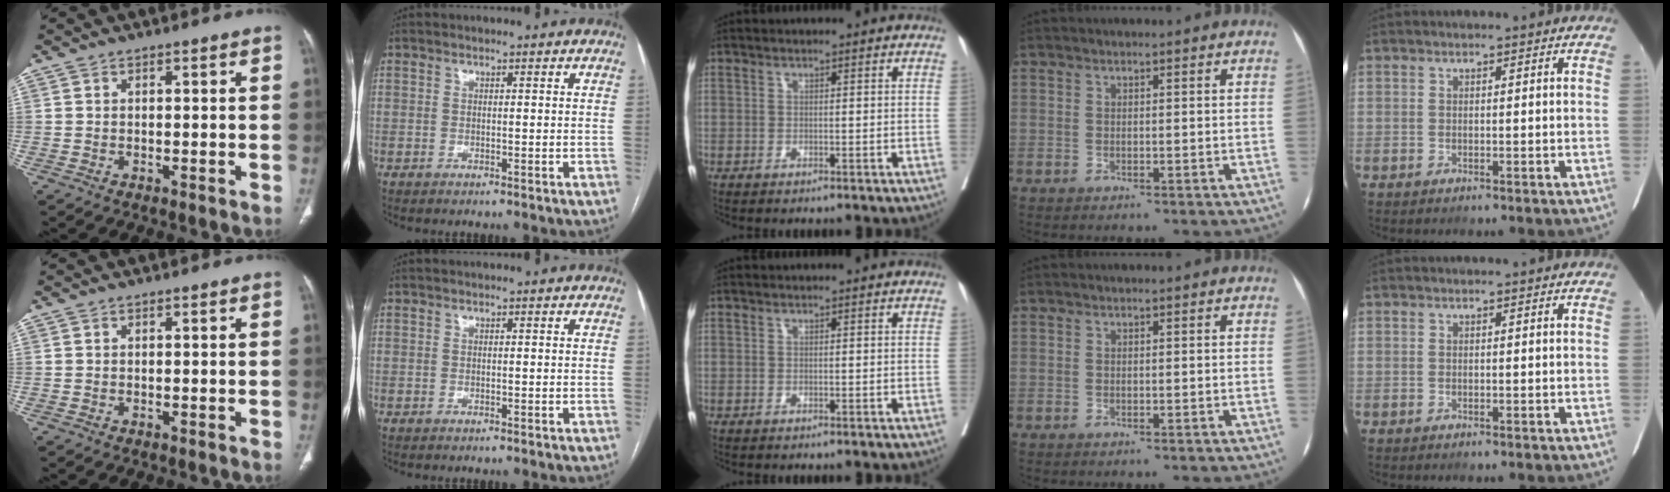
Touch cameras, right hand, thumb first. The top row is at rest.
{}